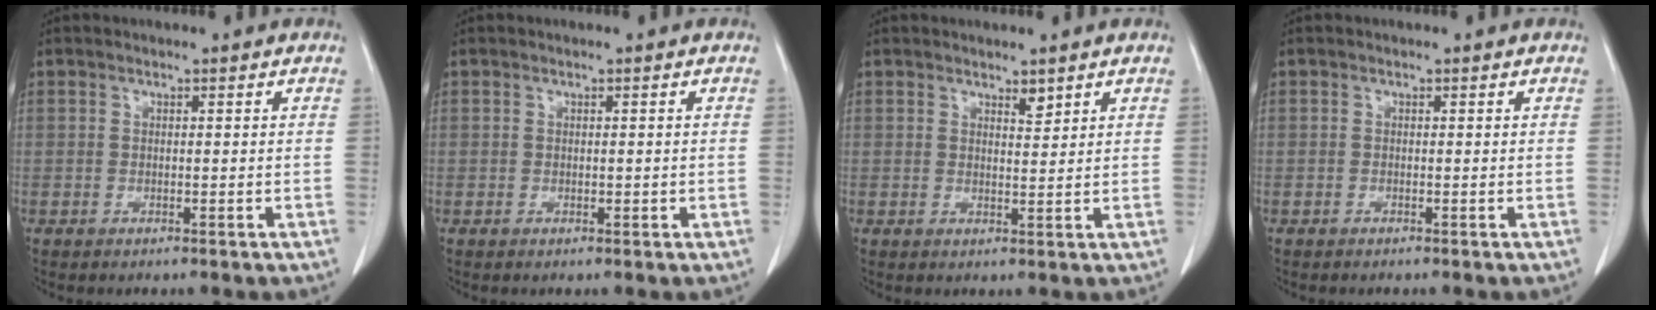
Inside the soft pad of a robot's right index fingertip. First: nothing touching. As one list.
[{"total": 0.6, "force": [-0.1, 0.4, 0.4], "torque": [-0.006, 0.001, 0.001]}, {"total": 1.6, "force": [1.3, 0.4, 0.9], "torque": [-0.015, -0.007, 0.022]}, {"total": 0.0}]